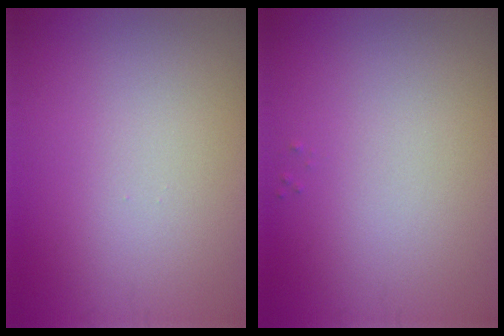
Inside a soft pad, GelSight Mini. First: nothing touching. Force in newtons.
{"total": 0.0}